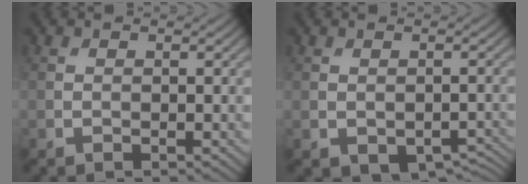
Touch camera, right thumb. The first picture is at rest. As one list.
[{"total": 3.6, "force": [-1.7, 2.2, 2.3], "torque": [-0.035, -0.020, -0.011]}]